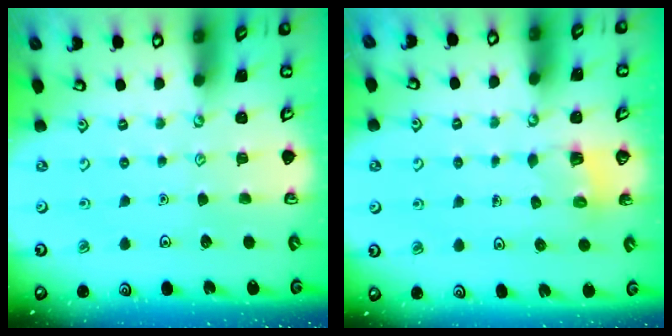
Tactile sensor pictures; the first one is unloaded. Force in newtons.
{"total": 2.6, "press": 2.6, "slide": 0.3}